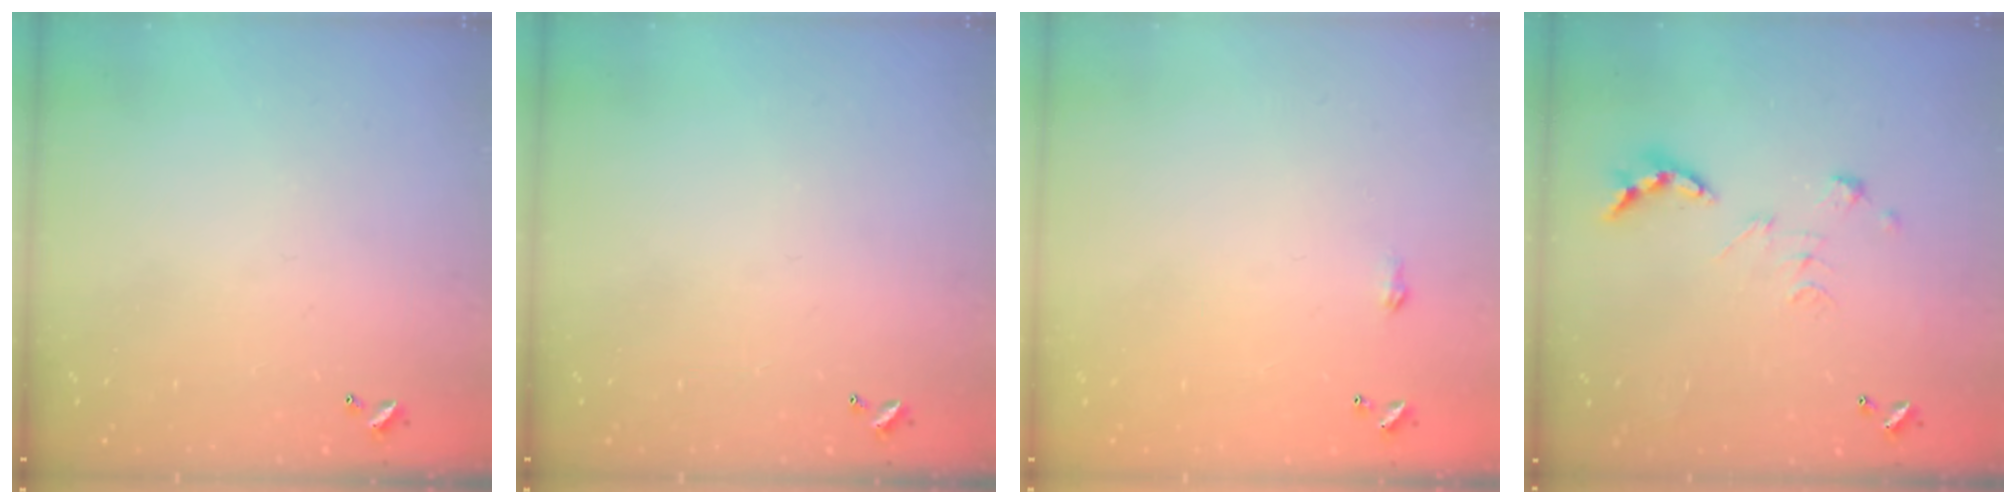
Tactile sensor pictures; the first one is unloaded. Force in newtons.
{"total": 0.0}
{"total": 1.8, "press": 1.8, "slide": 0.3}
{"total": 2.7, "press": 2.2, "slide": 1.5}